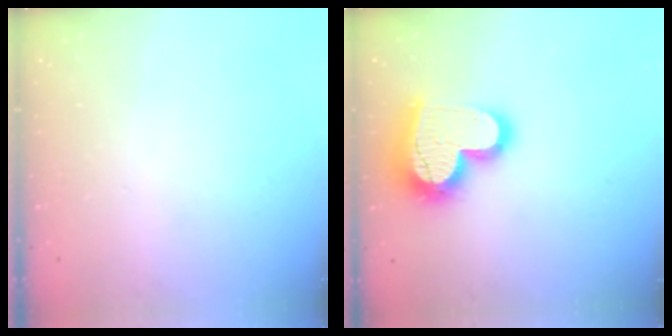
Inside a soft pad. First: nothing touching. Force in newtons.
{"total": 19.6, "press": 19.6, "slide": 1.8}